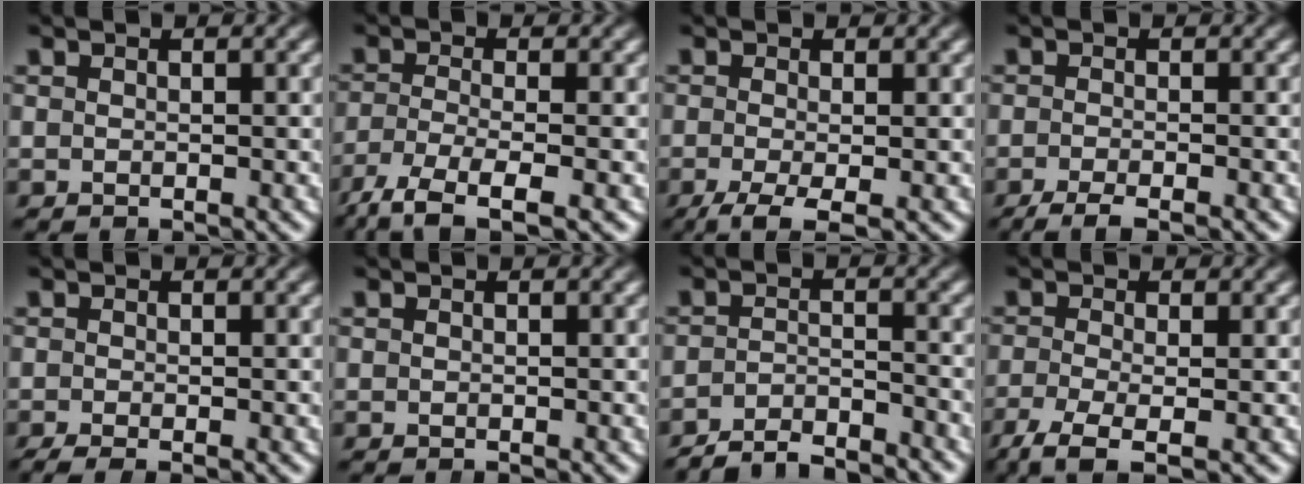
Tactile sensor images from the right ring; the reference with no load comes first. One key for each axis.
{"total": 6.8, "fx": -4.7, "fy": 2.5, "fz": 4.3, "tx": -0.085, "ty": -0.038, "tz": -0.055}
{"total": 4.4, "fx": -2.9, "fy": 1.7, "fz": 2.8, "tx": -0.061, "ty": -0.032, "tz": -0.034}
{"total": 3.4, "fx": -2.8, "fy": 1.1, "fz": 1.7, "tx": -0.029, "ty": -0.008, "tz": -0.043}
{"total": 1.7, "fx": -1.3, "fy": 0.6, "fz": 1.0, "tx": -0.017, "ty": -0.008, "tz": -0.017}
{"total": 0.0}
{"total": 4.1, "fx": -4.0, "fy": 0.7, "fz": 0.8, "tx": -0.008, "ty": -0.010, "tz": -0.070}
{"total": 4.7, "fx": -2.9, "fy": 1.9, "fz": 3.2, "tx": -0.077, "ty": -0.033, "tz": -0.033}